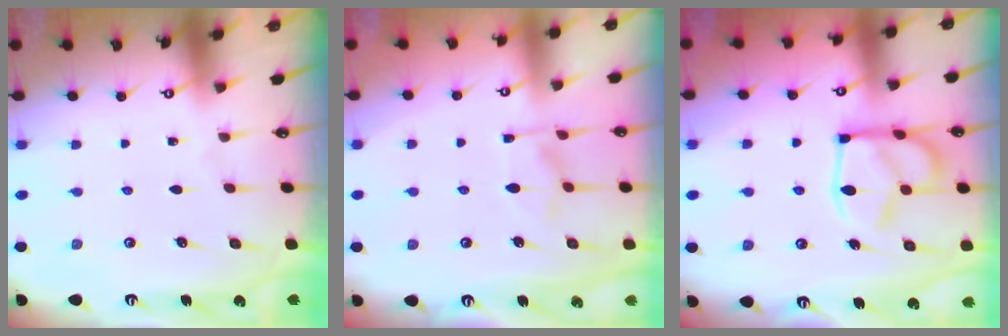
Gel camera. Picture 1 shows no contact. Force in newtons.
{"total": 4.8, "press": 4.7, "slide": 1.2}
{"total": 15.2, "press": 15.1, "slide": 1.6}